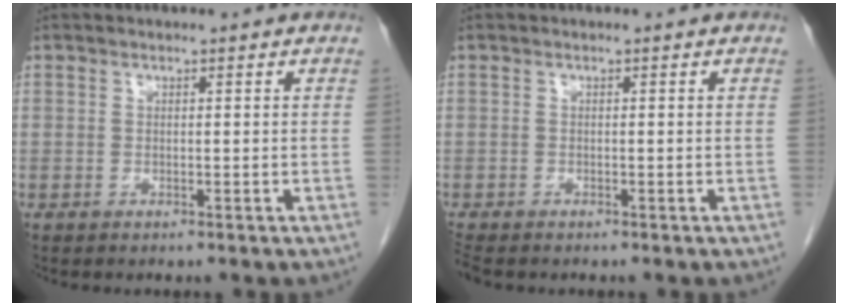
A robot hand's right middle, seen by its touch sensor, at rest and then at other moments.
{"total": 1.7, "force": [-1.5, 0.5, 0.7], "torque": [-0.019, -0.007, -0.025]}